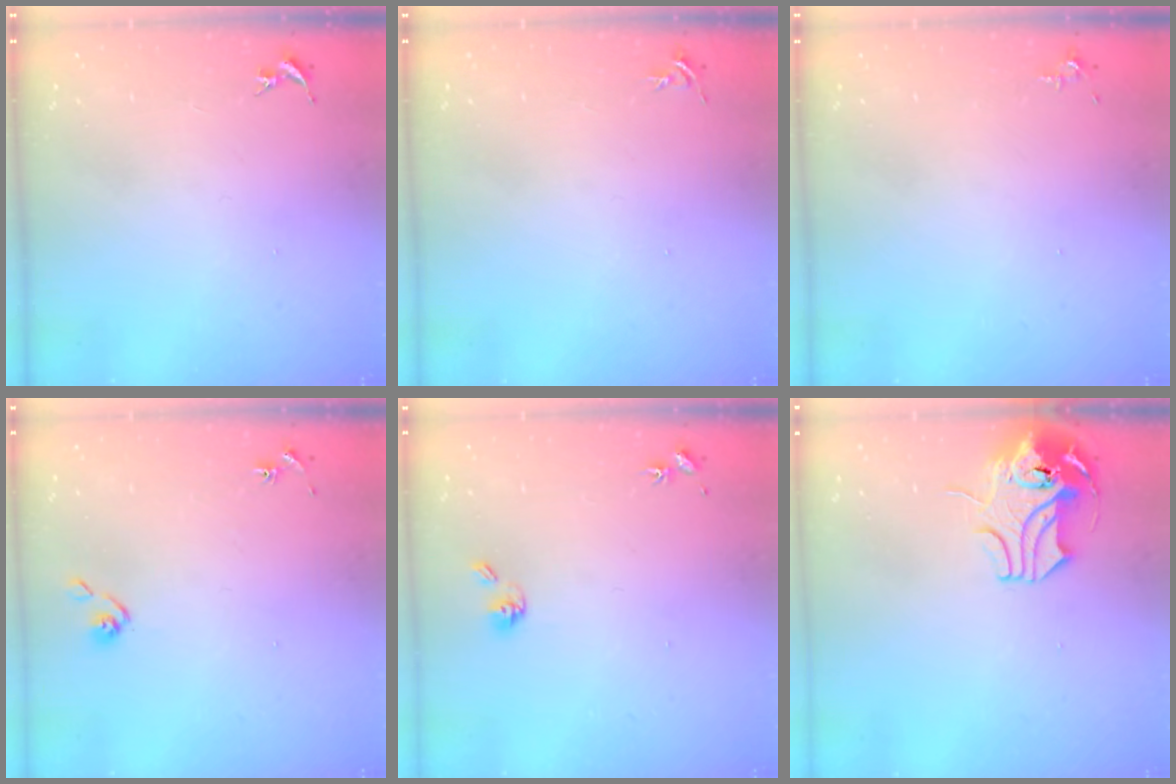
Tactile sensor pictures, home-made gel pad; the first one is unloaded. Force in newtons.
{"total": 3.7, "press": 3.7, "slide": 0.5}
{"total": 3.5, "press": 3.4, "slide": 0.5}
{"total": 5.5, "press": 5.4, "slide": 0.5}
{"total": 5.8, "press": 5.3, "slide": 2.3}
{"total": 12.2, "press": 12.1, "slide": 1.7}